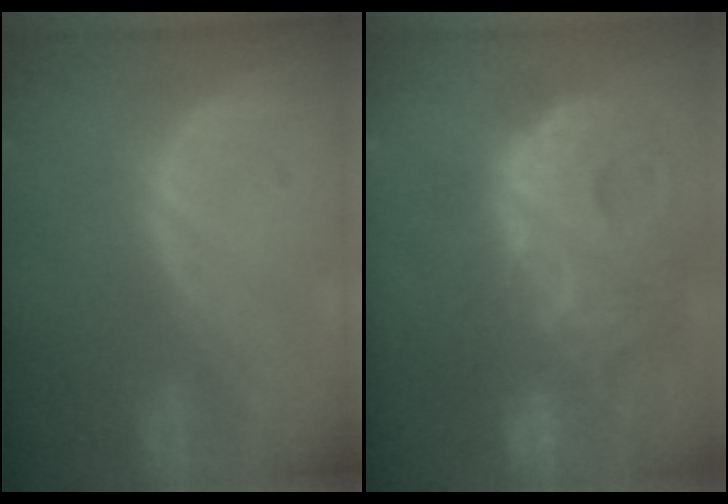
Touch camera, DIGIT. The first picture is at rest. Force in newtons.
{"total": 15.0, "press": 13.0, "slide": 7.4}